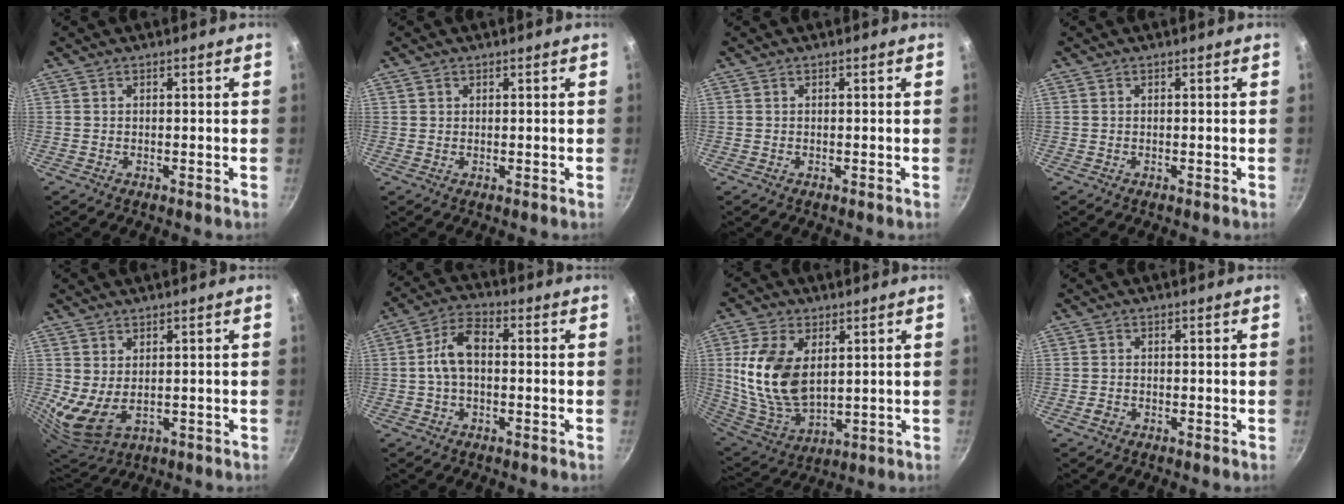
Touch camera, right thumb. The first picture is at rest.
{"total": 1.0, "force": [0.5, 0.8, 0.3], "torque": [-0.003, 0.002, 0.008]}
{"total": 0.0}
{"total": 0.0}
{"total": 6.7, "force": [1.1, 4.1, 5.2], "torque": [-0.094, -0.029, 0.036]}
{"total": 7.2, "force": [-0.3, 4.2, 5.9], "torque": [-0.105, 0.028, -0.014]}
{"total": 15.8, "force": [3.3, 9.4, 12.2], "torque": [-0.228, -0.028, 0.078]}
{"total": 1.3, "force": [-0.7, 0.9, 0.5], "torque": [-0.010, 0.005, -0.013]}